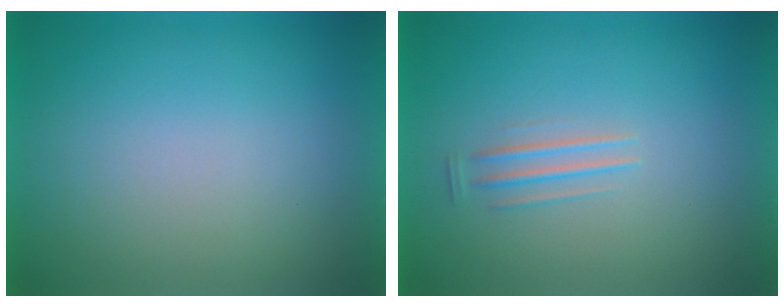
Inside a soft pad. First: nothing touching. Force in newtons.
{"total": 1.3}